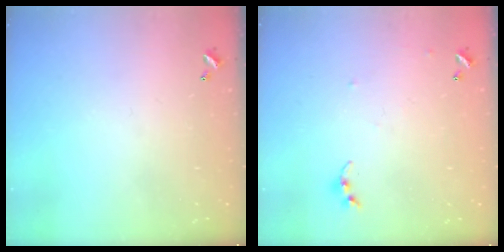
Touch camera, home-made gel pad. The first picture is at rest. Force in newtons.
{"total": 5.1, "press": 5.0, "slide": 0.5}